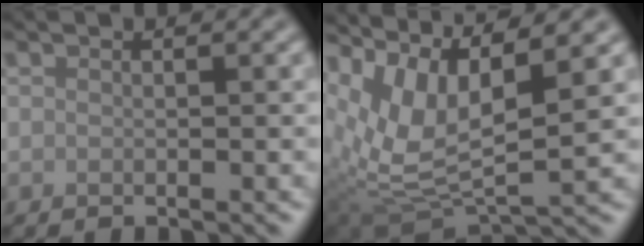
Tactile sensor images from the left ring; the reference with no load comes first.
{"total": 8.3, "force": [4.0, 2.7, 6.7], "torque": [-0.143, 0.000, 0.076]}